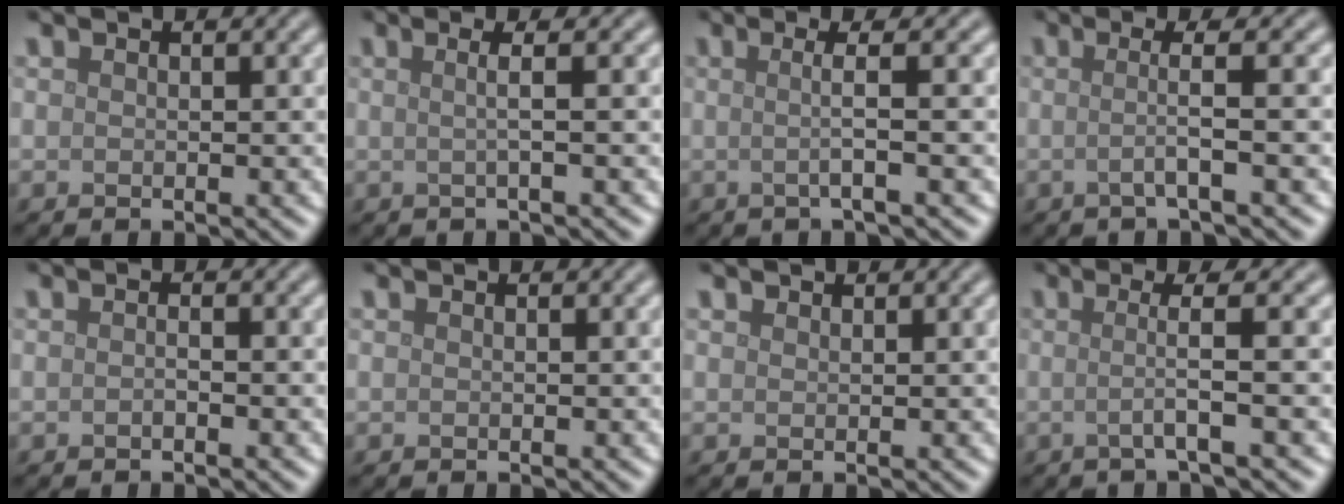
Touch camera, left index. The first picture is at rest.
{"total": 2.3, "force": [0.2, 0.8, 2.2], "torque": [-0.030, 0.006, -0.015]}
{"total": 2.9, "force": [0.1, 0.5, 2.9], "torque": [-0.048, 0.000, -0.011]}
{"total": 3.0, "force": [-0.1, 0.6, 2.9], "torque": [-0.045, -0.004, -0.013]}
{"total": 0.7, "force": [-0.3, 0.1, 0.6], "torque": [-0.013, -0.001, -0.007]}
{"total": 0.0}
{"total": 0.5, "force": [0.5, 0.2, 0.0], "torque": [0.001, 0.000, 0.012]}
{"total": 3.3, "force": [0.0, 0.5, 3.2], "torque": [-0.053, -0.003, -0.011]}